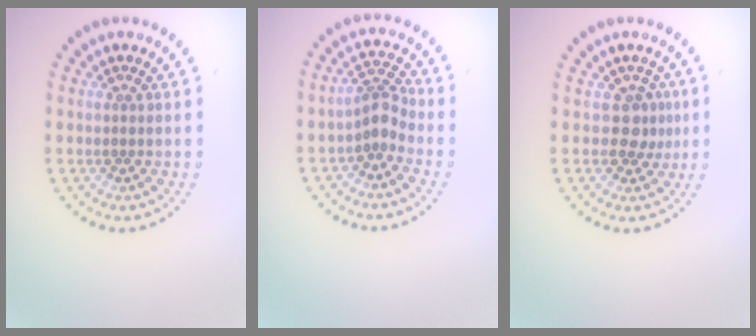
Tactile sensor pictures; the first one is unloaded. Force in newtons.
{"total": 2.5, "press": 1.9, "slide": 1.6}
{"total": 2.0, "press": 1.6, "slide": 1.1}